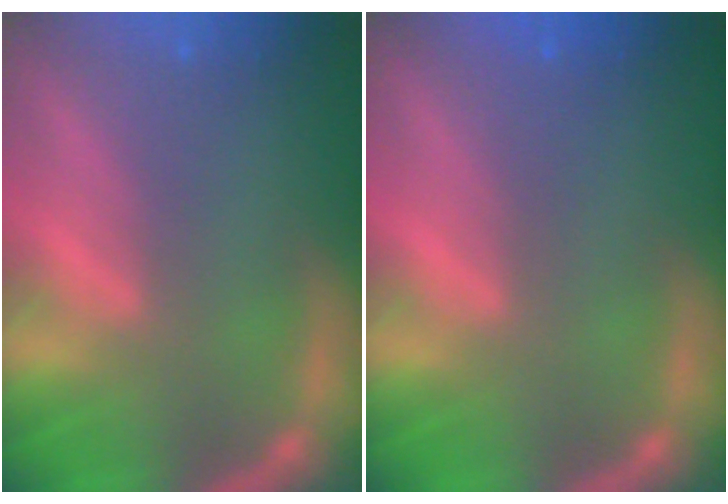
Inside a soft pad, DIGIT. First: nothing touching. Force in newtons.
{"total": 0.9}